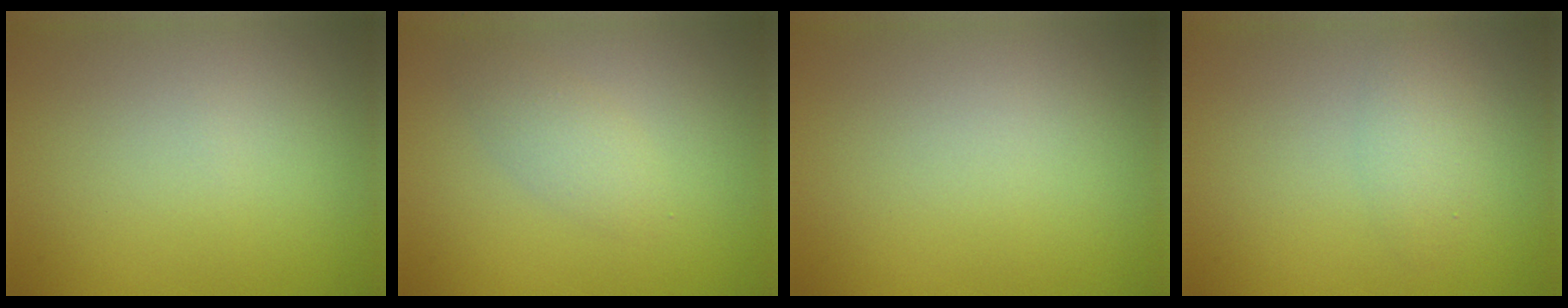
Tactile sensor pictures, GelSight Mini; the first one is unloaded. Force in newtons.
{"total": 1.9, "press": 1.9, "slide": 0.2}
{"total": 0.0}
{"total": 1.9, "press": 1.9, "slide": 0.1}